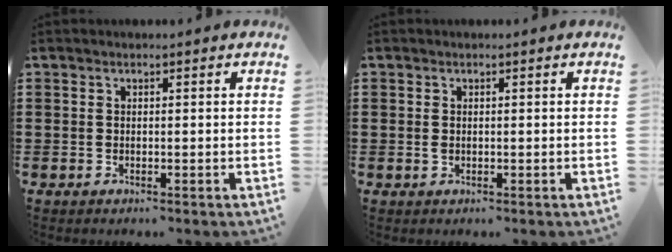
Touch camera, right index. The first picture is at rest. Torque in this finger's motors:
{"motor_torque": [0.64, 0.58, 0.03, 0.03]}